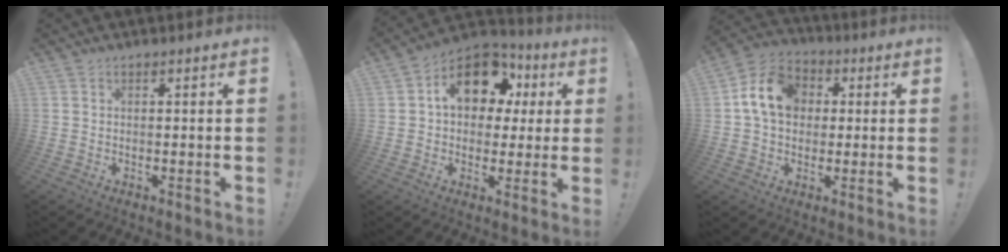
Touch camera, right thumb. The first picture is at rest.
{"total": 15.7, "force": [5.3, 11.3, 9.5], "torque": [-0.131, -0.011, 0.098]}
{"total": 13.7, "force": [2.8, 10.7, 8.0], "torque": [-0.138, 0.015, 0.061]}